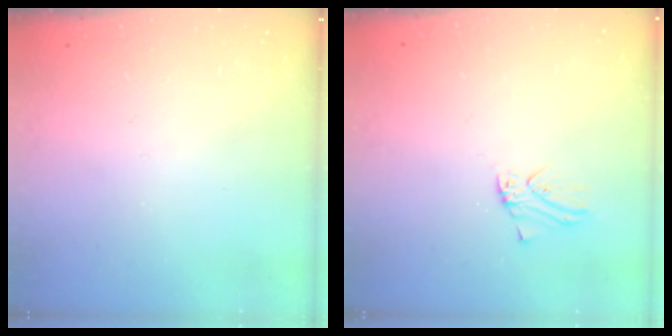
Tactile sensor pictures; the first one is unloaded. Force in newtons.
{"total": 0.0}